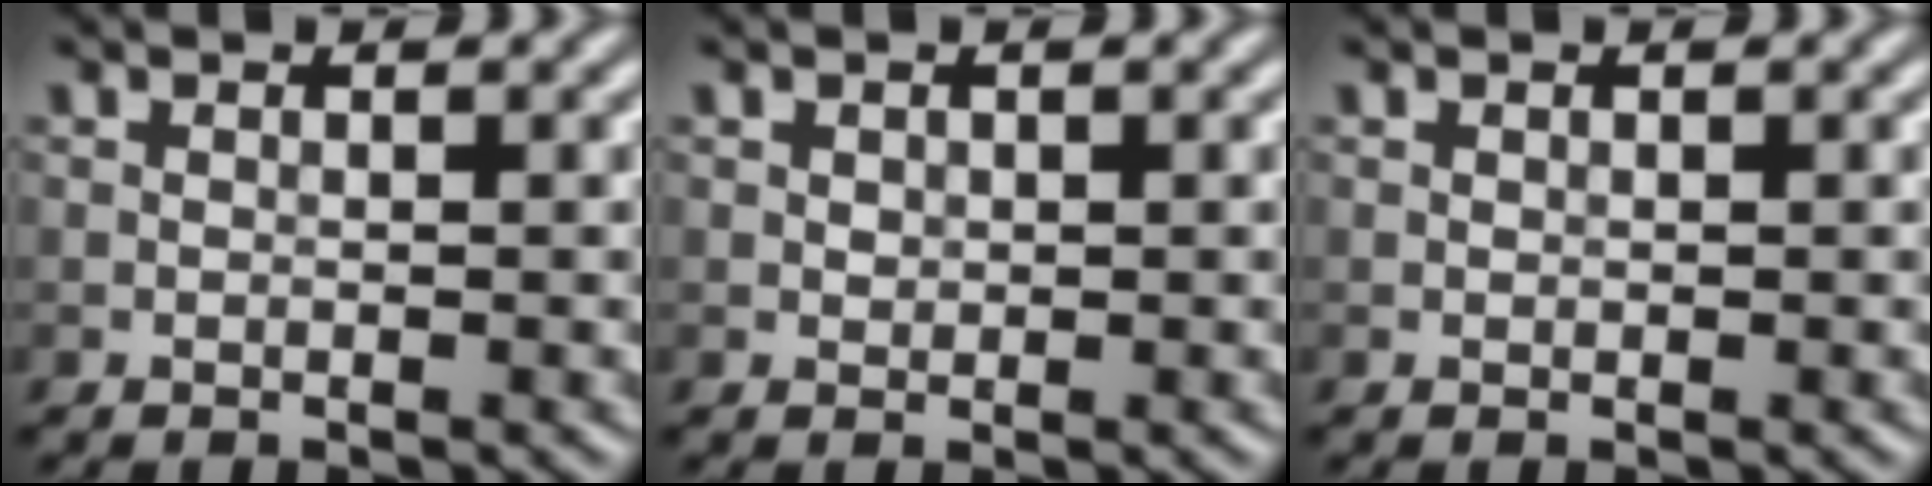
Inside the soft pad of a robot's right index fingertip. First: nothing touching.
{"total": 0.6, "force": [0.2, 0.5, 0.2], "torque": [-0.002, -0.002, 0.006]}
{"total": 0.0}